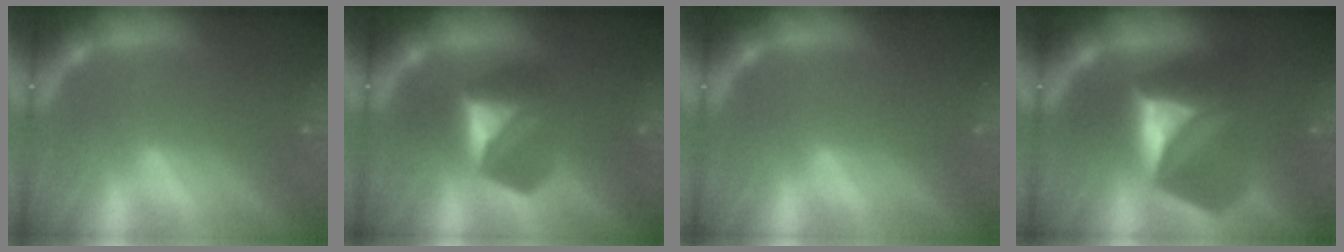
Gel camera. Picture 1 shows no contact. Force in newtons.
{"total": 4.9}
{"total": 0.0}
{"total": 7.9}